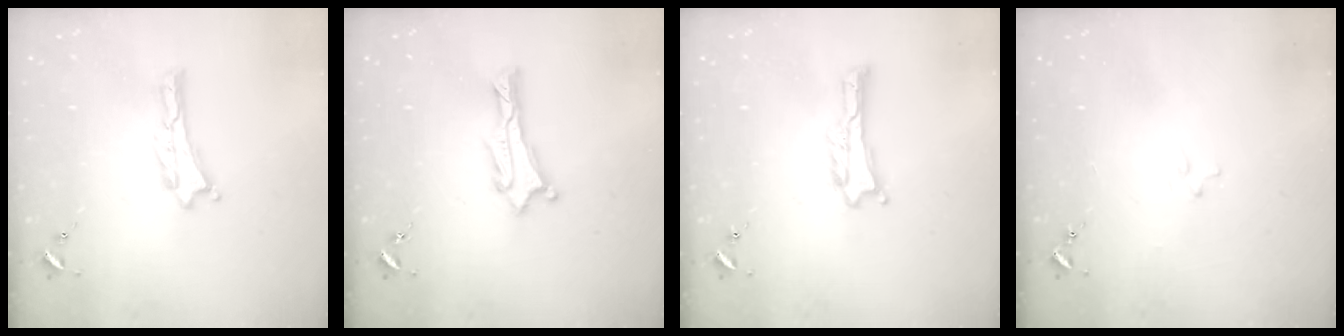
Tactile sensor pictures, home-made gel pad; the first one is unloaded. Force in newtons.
{"total": 0.9, "press": 0.8, "slide": 0.1}
{"total": 0.0}
{"total": 0.8, "press": 0.8, "slide": 0.2}